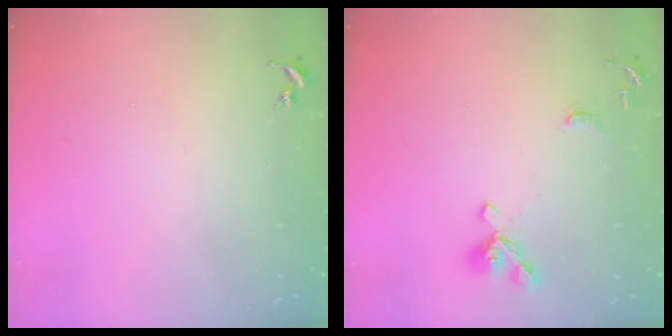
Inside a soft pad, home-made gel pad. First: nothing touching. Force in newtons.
{"total": 12.9, "press": 12.9, "slide": 1.6}